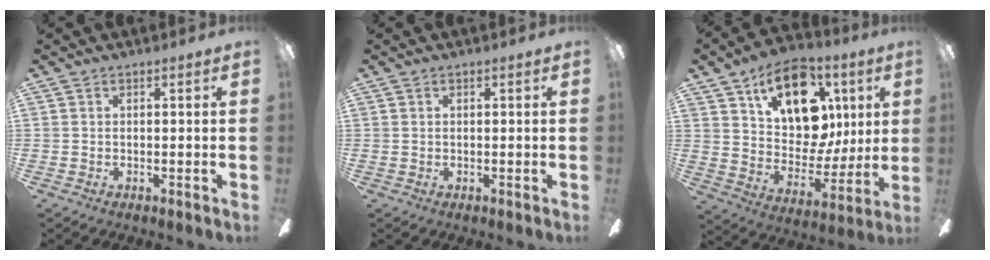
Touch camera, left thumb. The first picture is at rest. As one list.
[{"total": 0.0}, {"total": 20.4, "force": [10.6, 12.3, 12.2], "torque": [-0.187, -0.053, 0.193]}]